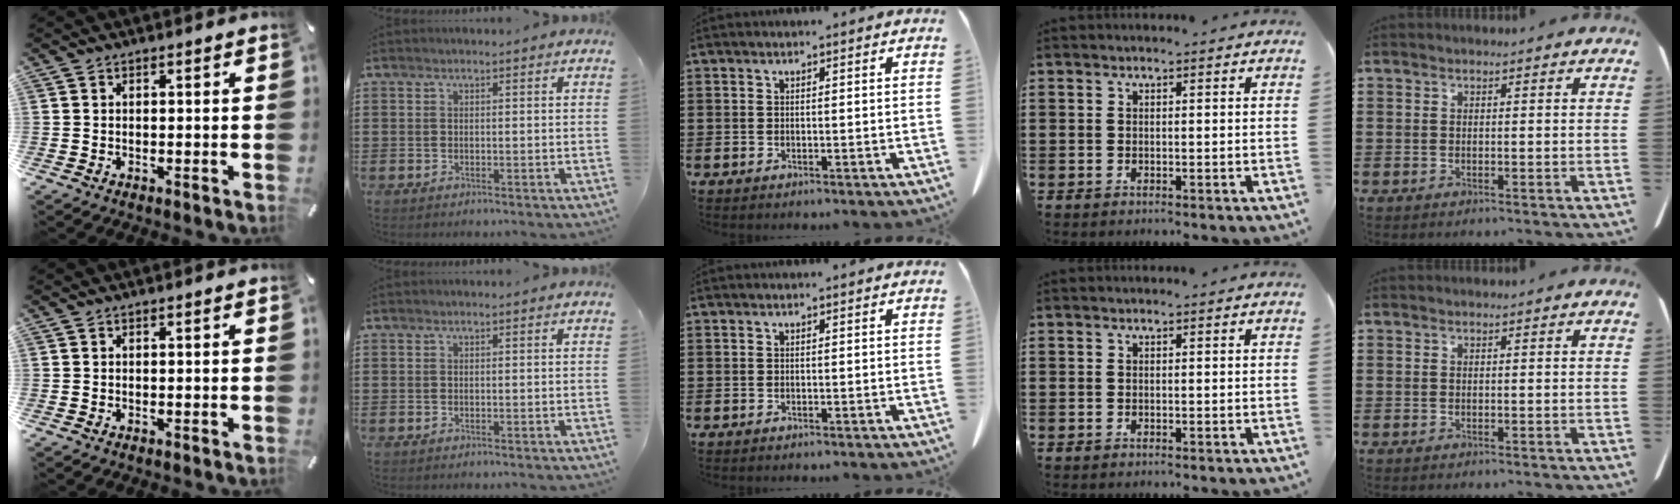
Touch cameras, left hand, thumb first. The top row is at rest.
{}